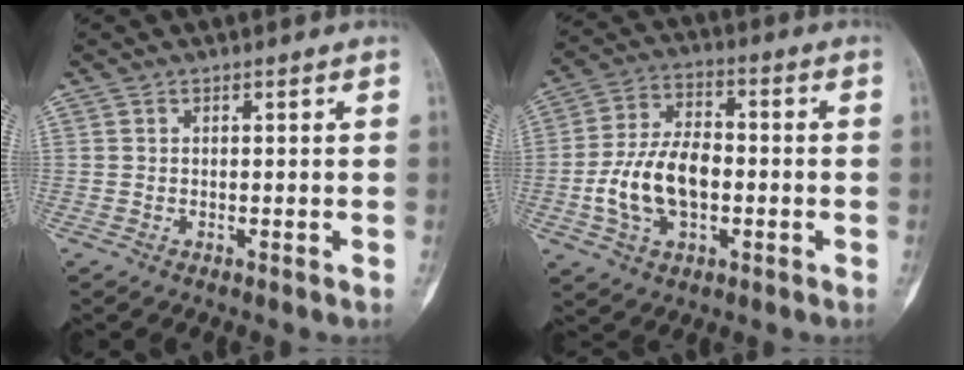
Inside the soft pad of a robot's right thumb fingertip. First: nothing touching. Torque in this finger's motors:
{"motor_torque": [0.71, 0.70, 0.73, -0.63, 0.13]}